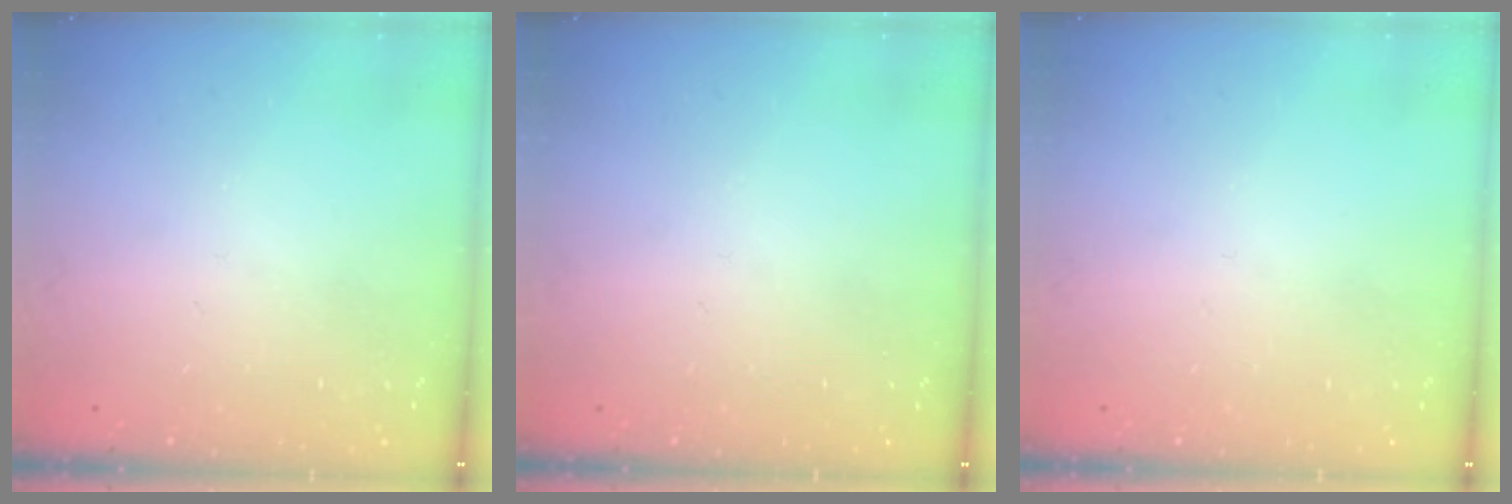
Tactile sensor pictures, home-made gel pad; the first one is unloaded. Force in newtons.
{"total": 0.0}
{"total": 0.0}